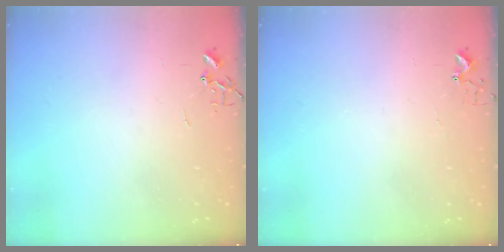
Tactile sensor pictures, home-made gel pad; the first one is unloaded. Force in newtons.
{"total": 3.8, "press": 3.8, "slide": 0.3}